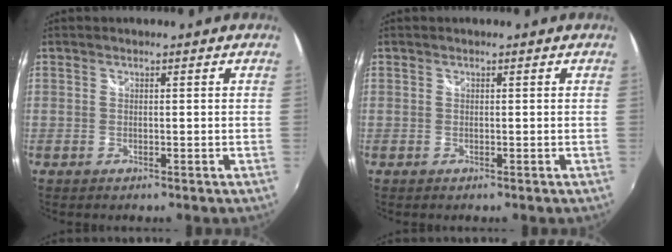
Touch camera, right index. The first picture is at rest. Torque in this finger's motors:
{"motor_torque": [0.26, 0.37, 0.00, 0.00]}